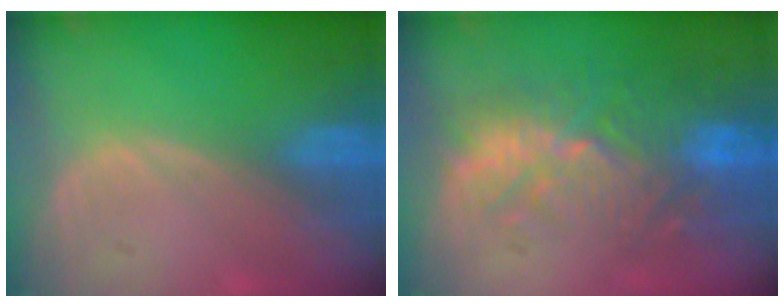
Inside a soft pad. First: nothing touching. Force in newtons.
{"total": 11.2, "press": 9.9, "slide": 5.4}